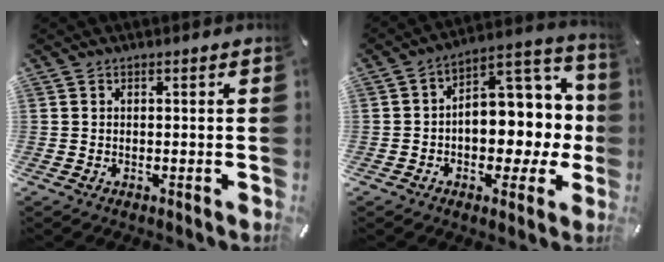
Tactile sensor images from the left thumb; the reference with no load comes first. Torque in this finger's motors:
{"motor_torque": [0.57, 0.57, 0.91, 0.81, 0.27]}